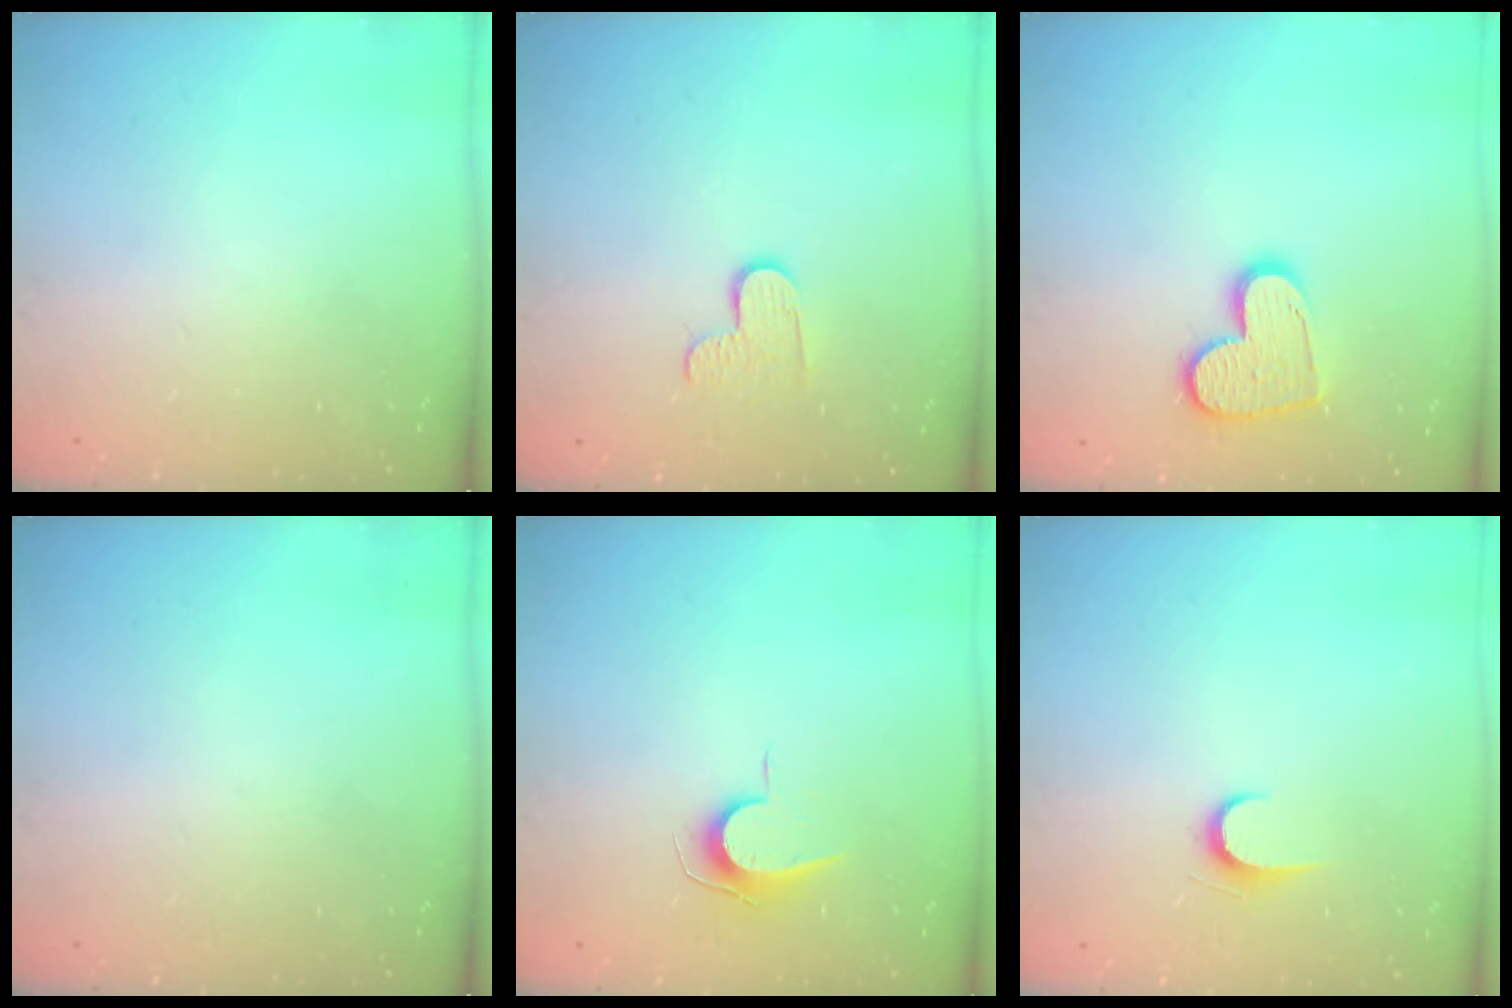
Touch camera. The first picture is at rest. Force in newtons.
{"total": 5.5, "press": 5.5, "slide": 0.4}
{"total": 13.0, "press": 13.0, "slide": 1.0}
{"total": 0.0}
{"total": 6.8, "press": 6.8, "slide": 0.7}
{"total": 6.0, "press": 6.0, "slide": 0.7}